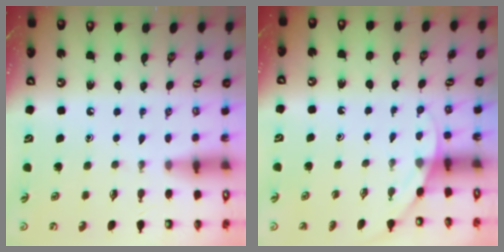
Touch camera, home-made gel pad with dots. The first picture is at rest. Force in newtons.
{"total": 2.6, "press": 2.6, "slide": 0.1}